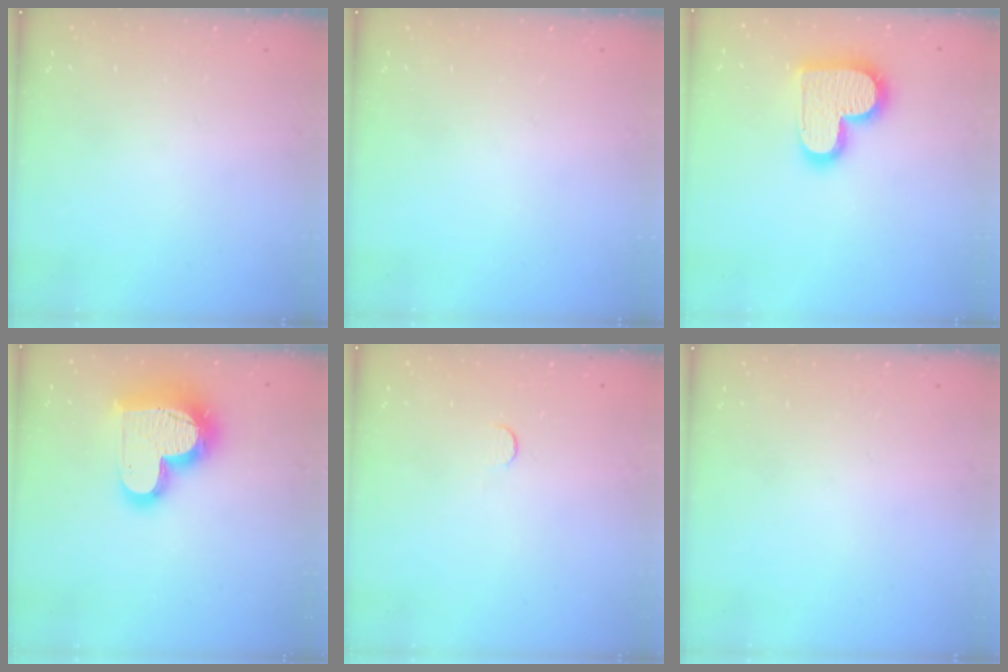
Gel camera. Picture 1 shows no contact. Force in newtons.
{"total": 0.0}
{"total": 16.6, "press": 16.6, "slide": 1.1}
{"total": 19.3, "press": 19.2, "slide": 1.7}
{"total": 3.3, "press": 3.3, "slide": 0.3}
{"total": 0.0}